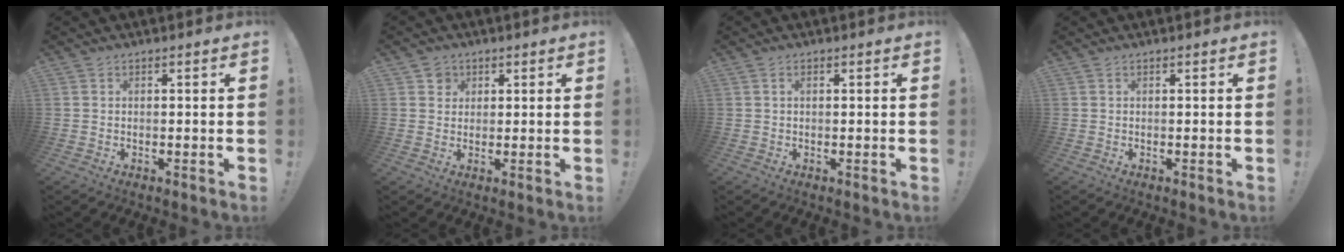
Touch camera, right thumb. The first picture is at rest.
{"total": 3.3, "force": [1.4, 3.0, 0.5], "torque": [0.004, -0.005, 0.022]}
{"total": 1.0, "force": [0.2, 0.5, 0.8], "torque": [-0.026, 0.006, 0.005]}
{"total": 0.0}